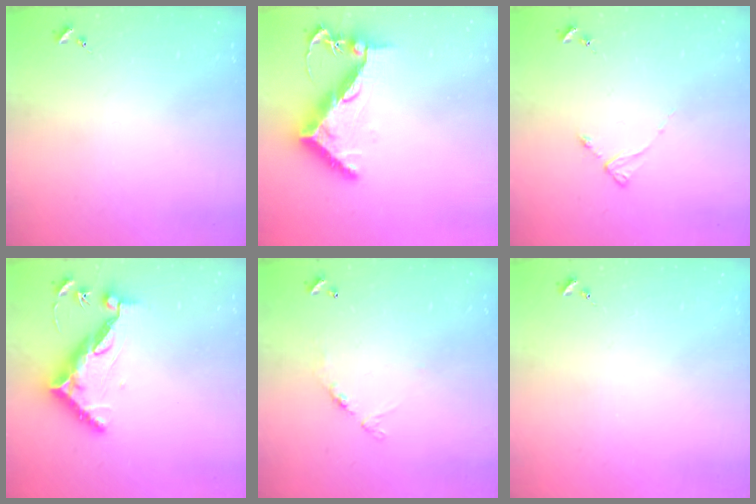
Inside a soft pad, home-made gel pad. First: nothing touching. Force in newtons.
{"total": 10.7, "press": 10.6, "slide": 1.3}
{"total": 2.4, "press": 2.4, "slide": 0.3}
{"total": 10.7, "press": 10.6, "slide": 0.9}
{"total": 5.9, "press": 5.9, "slide": 0.4}
{"total": 0.0}